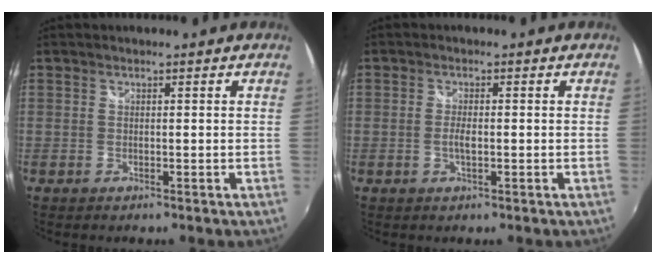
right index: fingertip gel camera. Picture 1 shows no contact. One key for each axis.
{"total": 2.0, "fx": -0.4, "fy": 0.6, "fz": 1.9, "tx": -0.038, "ty": -0.002, "tz": -0.008}